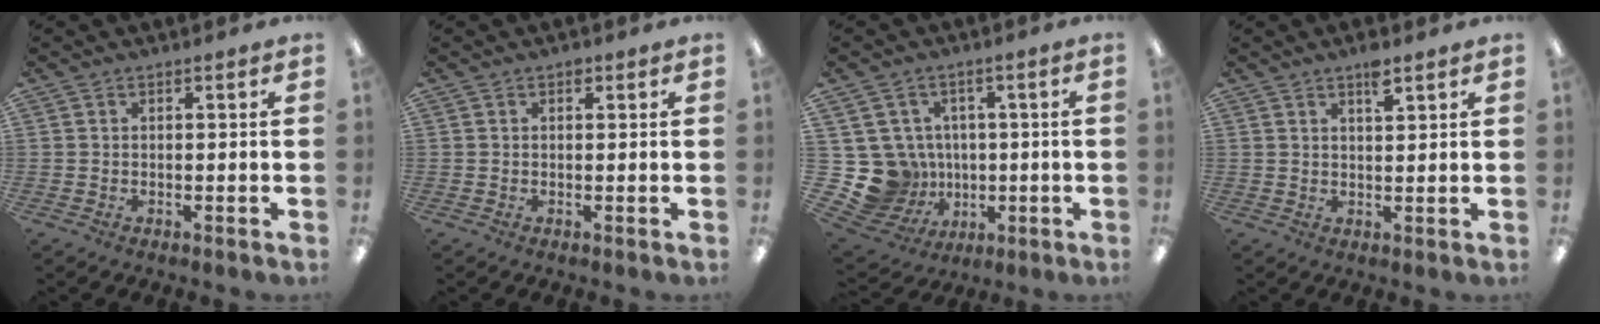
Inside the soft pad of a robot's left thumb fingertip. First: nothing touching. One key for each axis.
{"total": 0.9, "fx": 0.5, "fy": 0.6, "fz": 0.5, "tx": -0.002, "ty": 0.000, "tz": 0.008}
{"total": 12.3, "fx": -0.3, "fy": 11.9, "fz": 3.0, "tx": -0.103, "ty": -0.008, "tz": 0.014}
{"total": 3.7, "fx": 2.7, "fy": 0.9, "fz": 2.2, "tx": -0.035, "ty": -0.010, "tz": 0.045}